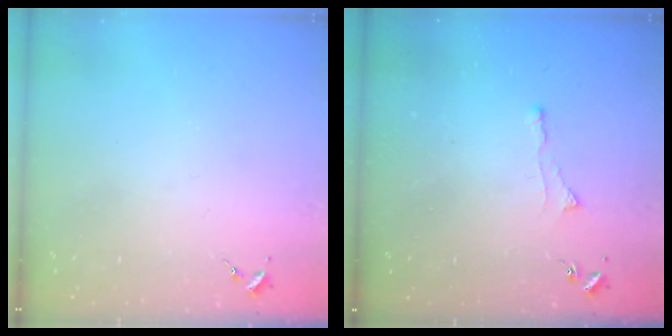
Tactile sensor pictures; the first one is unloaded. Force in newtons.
{"total": 3.1, "press": 3.1, "slide": 0.6}